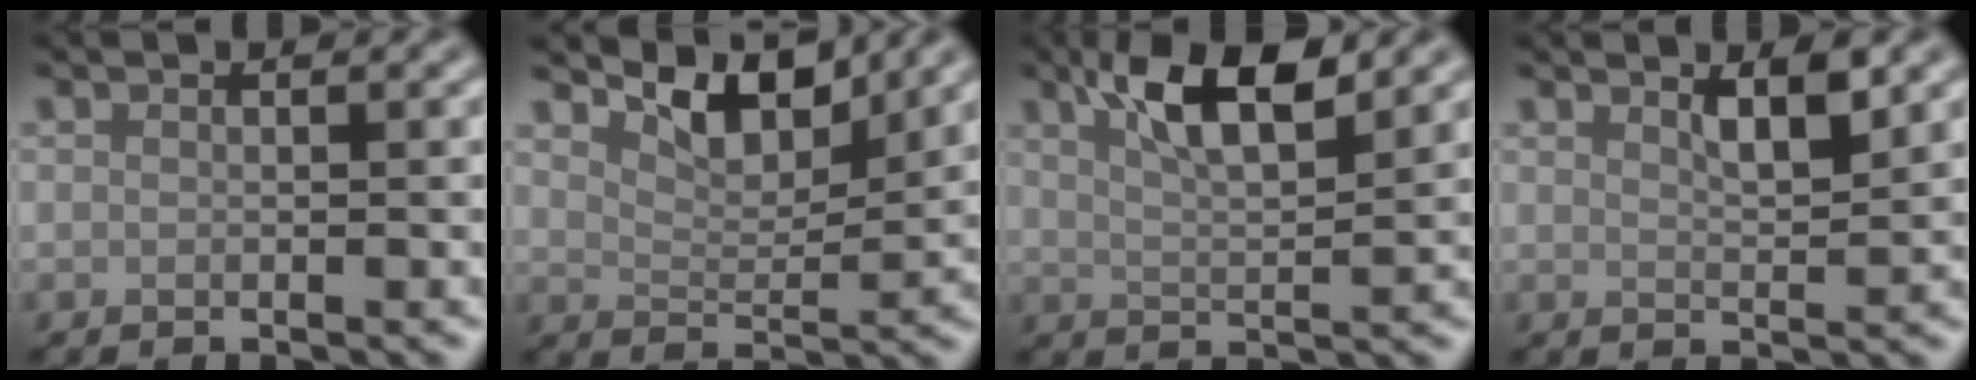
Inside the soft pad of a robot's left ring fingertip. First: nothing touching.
{"total": 4.8, "force": [4.0, 1.4, 2.2], "torque": [-0.046, -0.004, 0.065]}
{"total": 6.1, "force": [3.4, 1.8, 4.8], "torque": [-0.086, 0.006, 0.057]}
{"total": 2.6, "force": [1.6, 0.5, 1.9], "torque": [-0.028, -0.001, 0.028]}